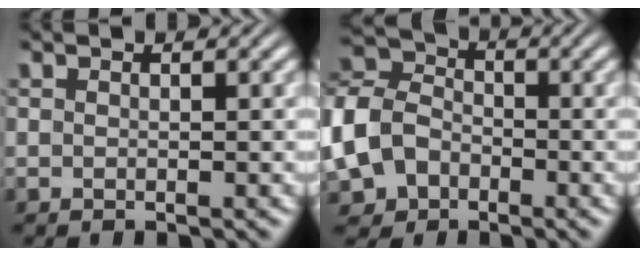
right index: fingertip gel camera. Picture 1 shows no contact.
{"total": 11.8, "force": [-2.8, 10.7, 4.2], "torque": [-0.129, -0.043, -0.049]}